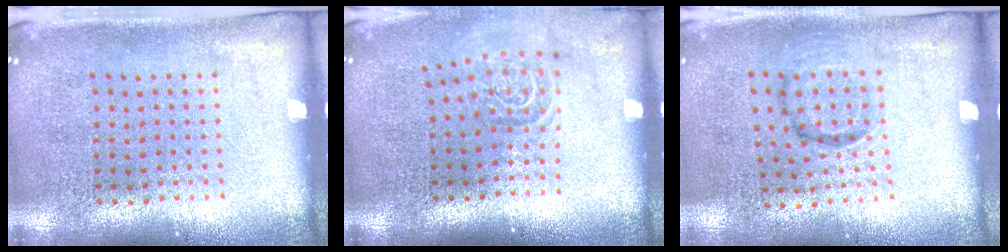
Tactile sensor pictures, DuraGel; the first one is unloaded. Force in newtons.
{"total": 1.6, "press": 1.1, "slide": 1.1}
{"total": 1.0, "press": 0.6, "slide": 0.8}